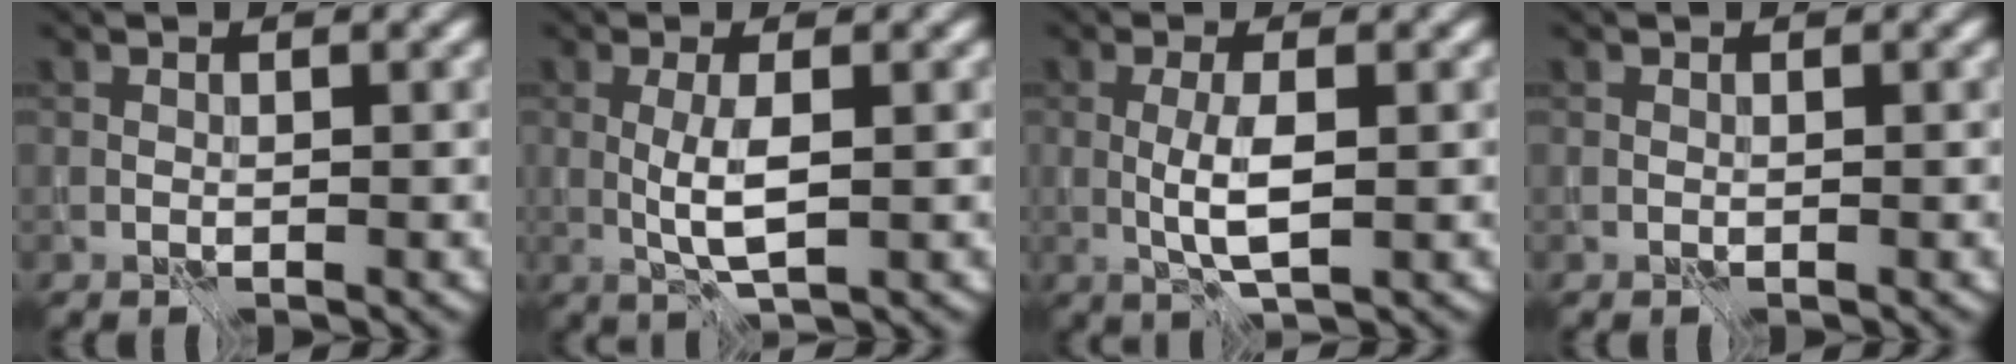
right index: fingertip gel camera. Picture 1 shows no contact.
{"total": 2.7, "force": [-0.2, 0.4, 2.6], "torque": [-0.057, 0.000, -0.003]}
{"total": 2.9, "force": [-0.4, 0.5, 2.9], "torque": [-0.059, 0.000, -0.006]}
{"total": 0.0}